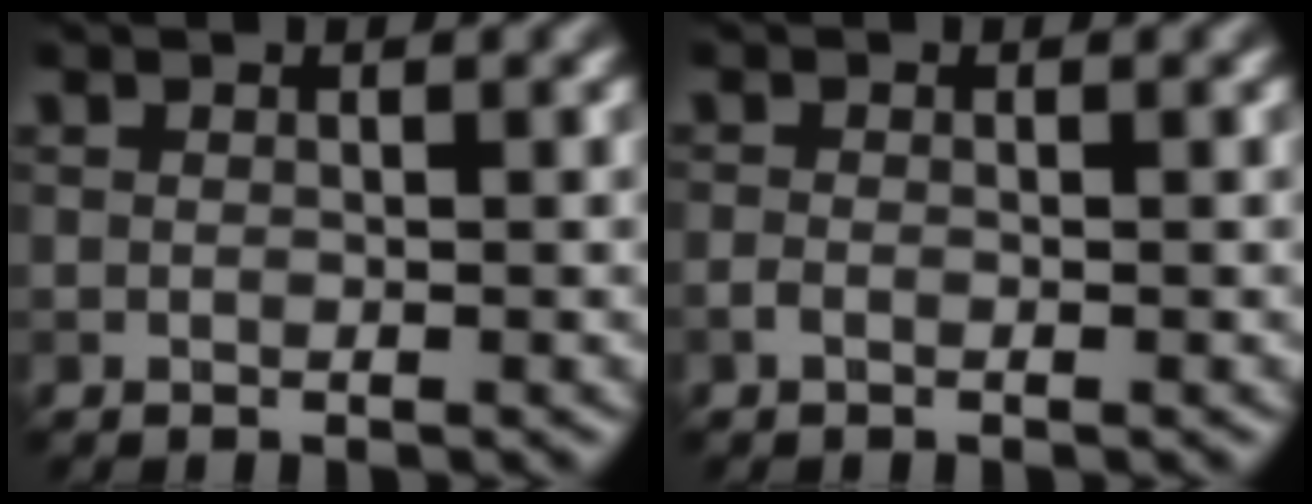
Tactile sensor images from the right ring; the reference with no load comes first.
{"total": 0.6, "force": [-0.4, 0.2, 0.4], "torque": [-0.010, -0.002, -0.009]}